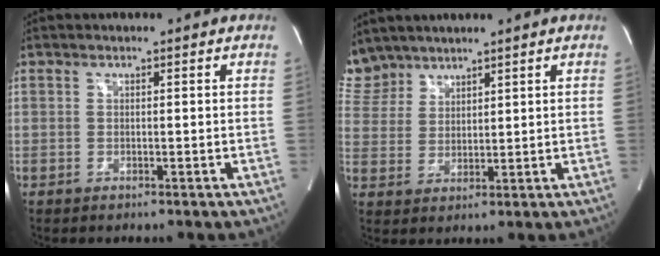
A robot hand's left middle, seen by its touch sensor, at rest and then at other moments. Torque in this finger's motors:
{"motor_torque": [0.57, -0.68, -0.01, -0.03]}